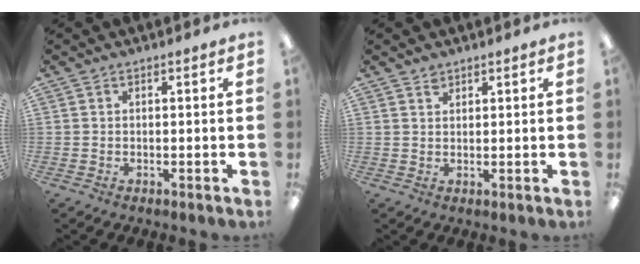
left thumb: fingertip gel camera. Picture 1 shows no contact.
{"total": 1.6, "force": [1.5, 0.7, 0.2], "torque": [-0.006, -0.002, 0.029]}